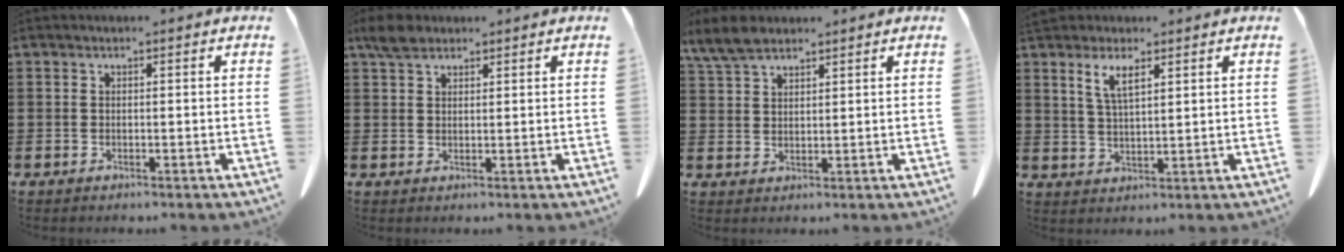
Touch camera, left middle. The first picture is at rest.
{"total": 3.6, "force": [2.7, 1.7, 1.6], "torque": [-0.040, 0.007, 0.052]}
{"total": 5.5, "force": [4.3, 2.0, 2.8], "torque": [-0.068, -0.001, 0.081]}
{"total": 4.5, "force": [2.7, 1.3, 3.4], "torque": [-0.074, 0.002, 0.049]}